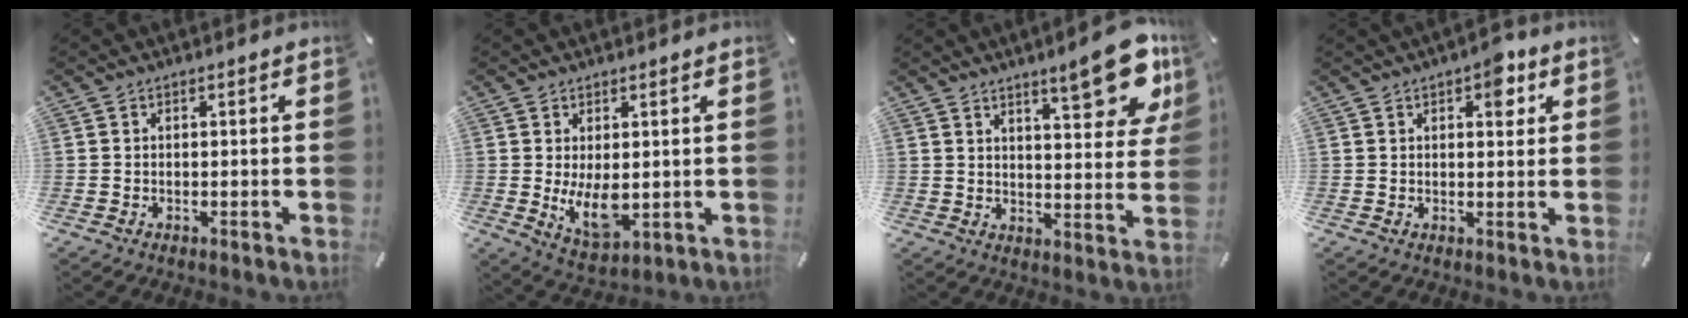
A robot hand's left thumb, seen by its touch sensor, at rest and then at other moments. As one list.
[{"total": 8.9, "force": [0.0, 4.4, 7.7], "torque": [-0.139, -0.022, 0.003]}, {"total": 15.2, "force": [9.2, 5.1, 10.9], "torque": [-0.138, -0.057, 0.145]}, {"total": 5.8, "force": [2.8, 3.1, 4.0], "torque": [-0.030, -0.012, 0.038]}]